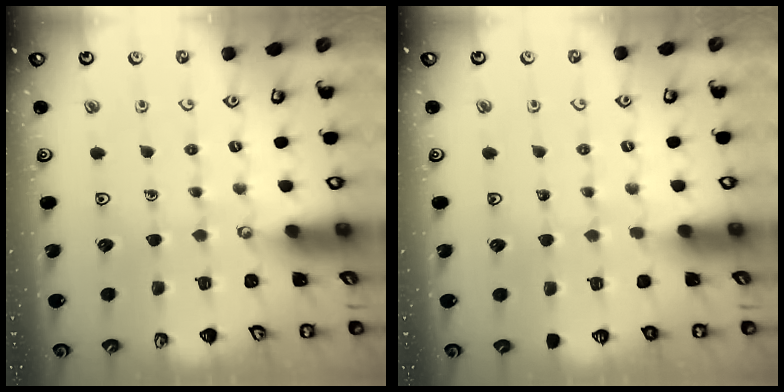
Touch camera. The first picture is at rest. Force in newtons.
{"total": 0.0}